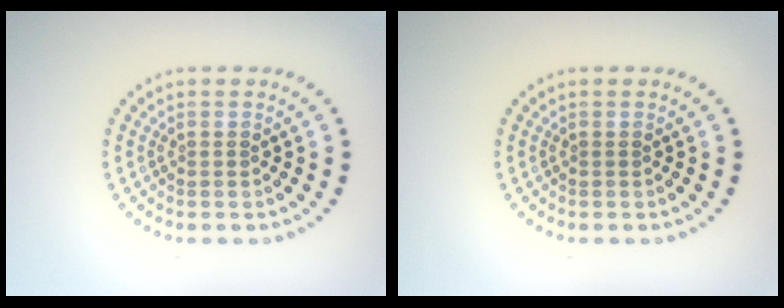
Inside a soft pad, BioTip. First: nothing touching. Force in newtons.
{"total": 0.0}